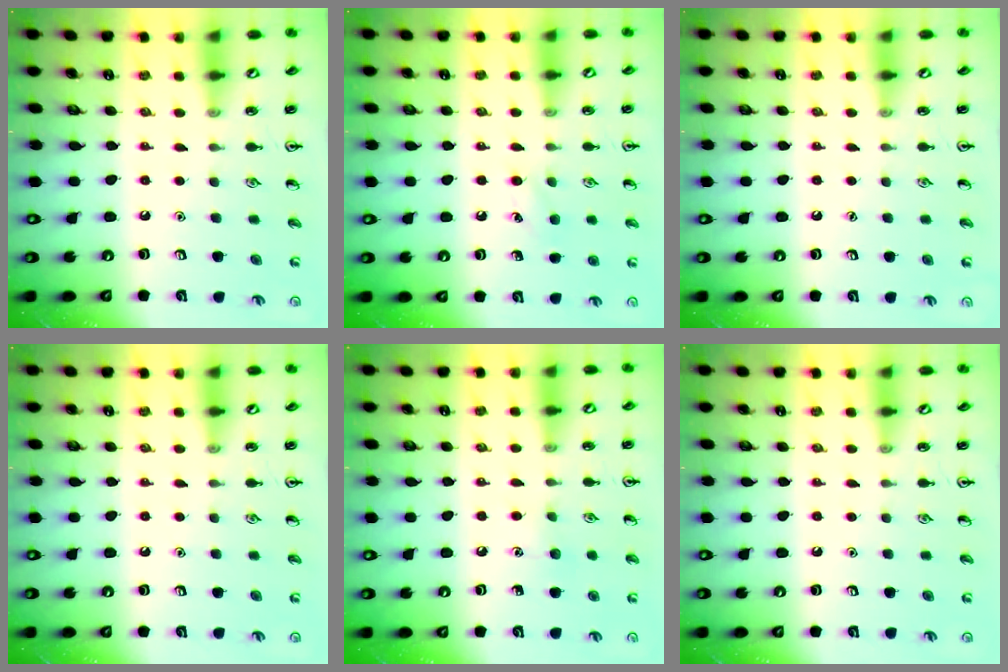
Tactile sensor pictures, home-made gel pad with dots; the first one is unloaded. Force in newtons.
{"total": 6.2, "press": 5.9, "slide": 2.0}
{"total": 0.0}
{"total": 0.0}
{"total": 5.7, "press": 5.4, "slide": 1.8}
{"total": 0.0}